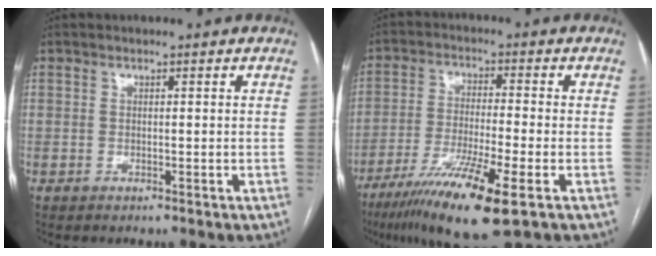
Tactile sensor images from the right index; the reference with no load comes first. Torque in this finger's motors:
{"motor_torque": [1.04, -0.32, 0.88, 0.21]}